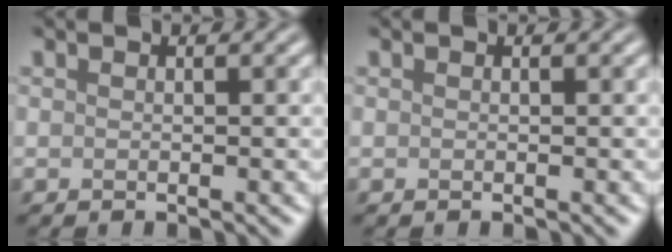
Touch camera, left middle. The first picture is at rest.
{"total": 0.0}